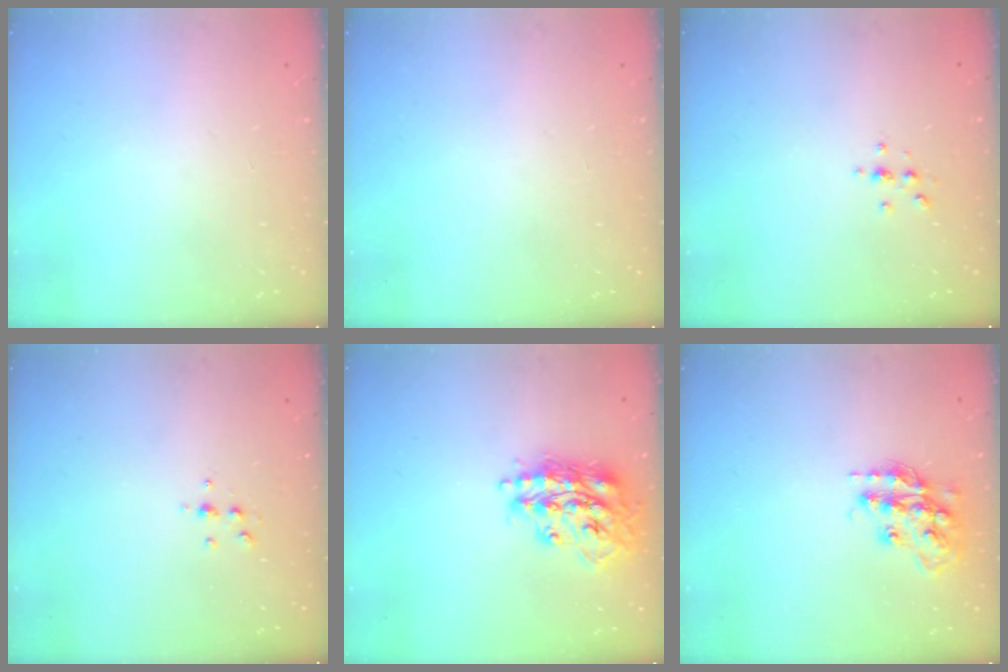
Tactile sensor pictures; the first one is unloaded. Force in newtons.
{"total": 0.0}
{"total": 2.4, "press": 2.4, "slide": 0.3}
{"total": 5.3, "press": 5.2, "slide": 1.0}
{"total": 17.5, "press": 17.5, "slide": 1.2}
{"total": 16.0, "press": 16.0, "slide": 1.2}